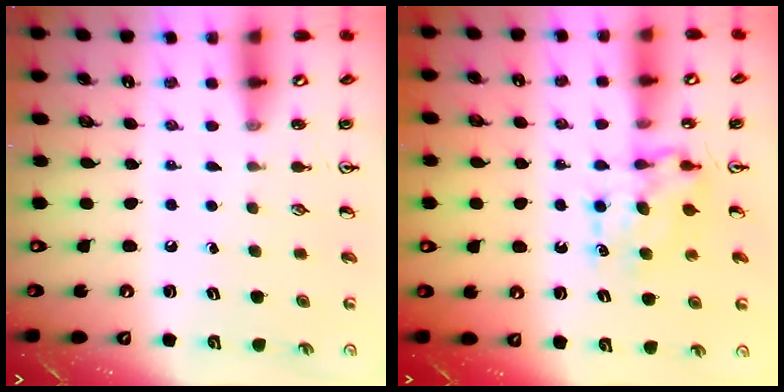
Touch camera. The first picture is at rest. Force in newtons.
{"total": 7.1, "press": 7.1, "slide": 0.6}